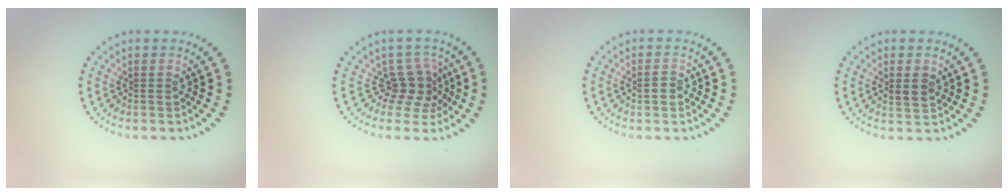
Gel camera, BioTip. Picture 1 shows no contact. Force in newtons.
{"total": 2.9, "press": 2.0, "slide": 2.1}
{"total": 1.3, "press": 1.3, "slide": 0.1}
{"total": 1.8, "press": 1.7, "slide": 0.4}